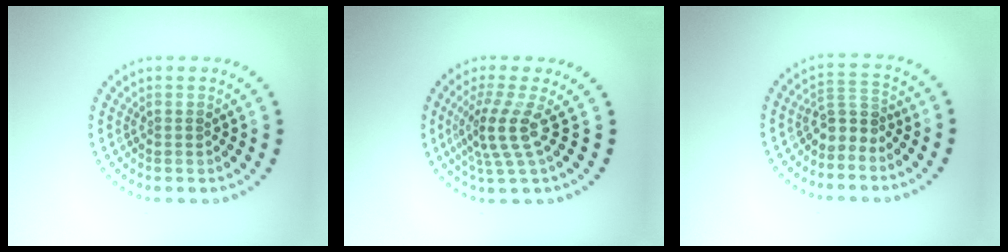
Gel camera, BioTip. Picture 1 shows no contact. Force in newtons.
{"total": 3.7, "press": 2.7, "slide": 2.5}
{"total": 2.4, "press": 1.7, "slide": 1.7}